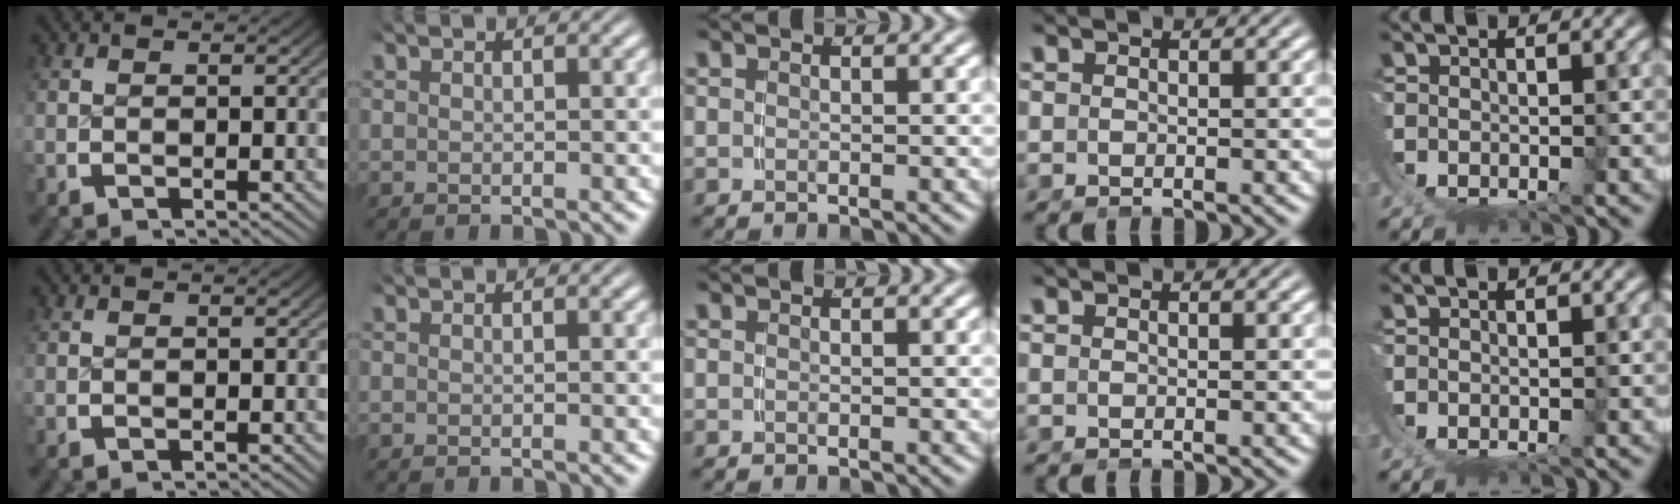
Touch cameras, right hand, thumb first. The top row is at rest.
{}